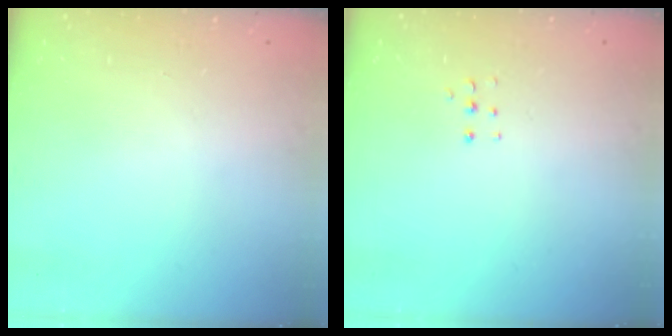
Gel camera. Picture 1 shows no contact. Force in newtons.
{"total": 4.0, "press": 4.0, "slide": 0.5}